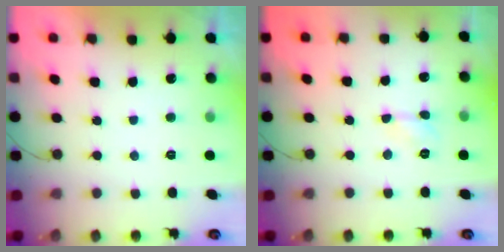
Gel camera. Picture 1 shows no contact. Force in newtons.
{"total": 3.1, "press": 3.0, "slide": 0.4}